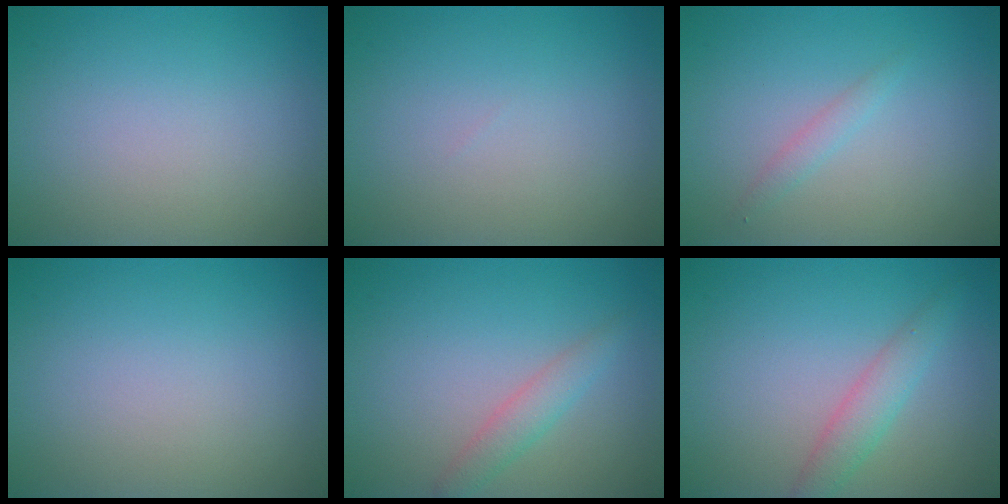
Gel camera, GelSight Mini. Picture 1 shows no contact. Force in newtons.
{"total": 0.0}
{"total": 1.0, "press": 1.0, "slide": 0.1}
{"total": 0.0}
{"total": 2.0, "press": 2.0, "slide": 0.0}
{"total": 2.3, "press": 2.3, "slide": 0.0}